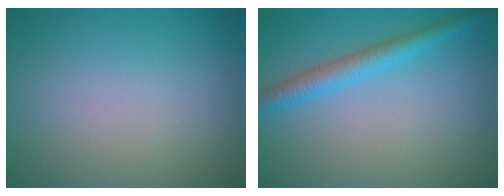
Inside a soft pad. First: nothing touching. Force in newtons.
{"total": 3.0, "press": 3.0, "slide": 0.1}